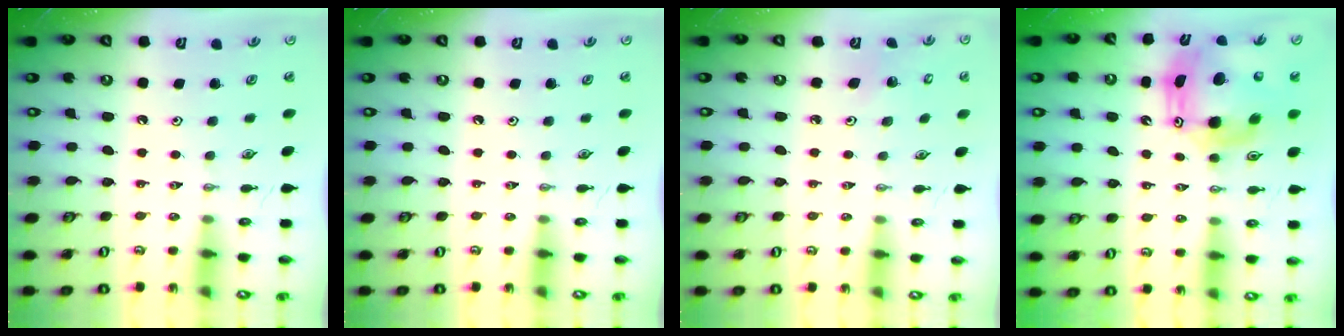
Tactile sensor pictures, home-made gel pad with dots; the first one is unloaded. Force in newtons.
{"total": 0.0}
{"total": 2.8, "press": 2.8, "slide": 0.3}
{"total": 12.9, "press": 12.8, "slide": 1.4}